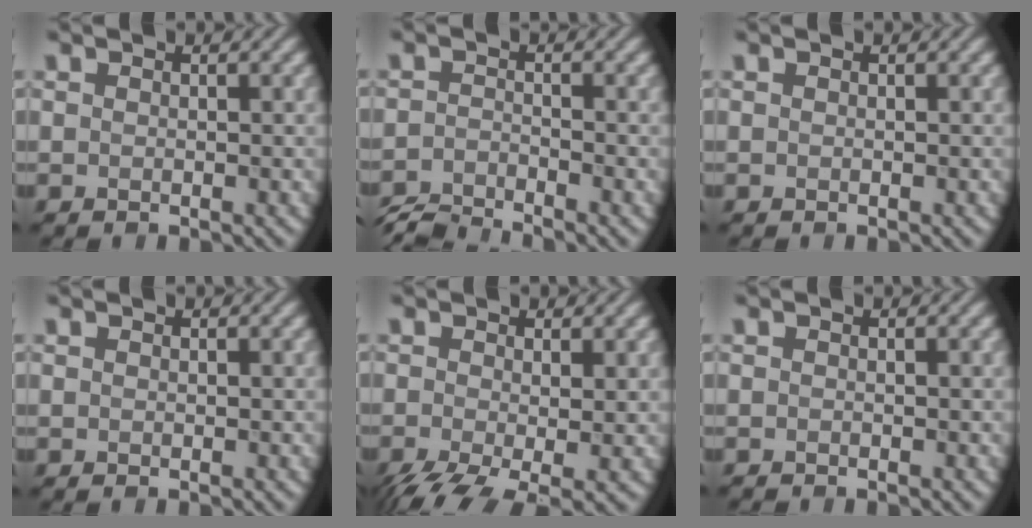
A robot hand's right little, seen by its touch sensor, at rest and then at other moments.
{"total": 3.6, "force": [-3.4, 0.4, 0.9], "torque": [-0.017, -0.009, -0.075]}
{"total": 0.0}
{"total": 0.0}
{"total": 6.0, "force": [-2.7, 2.1, 4.9], "torque": [-0.102, -0.019, -0.044]}
{"total": 0.6, "force": [-0.5, 0.0, 0.2], "torque": [-0.002, -0.005, -0.011]}